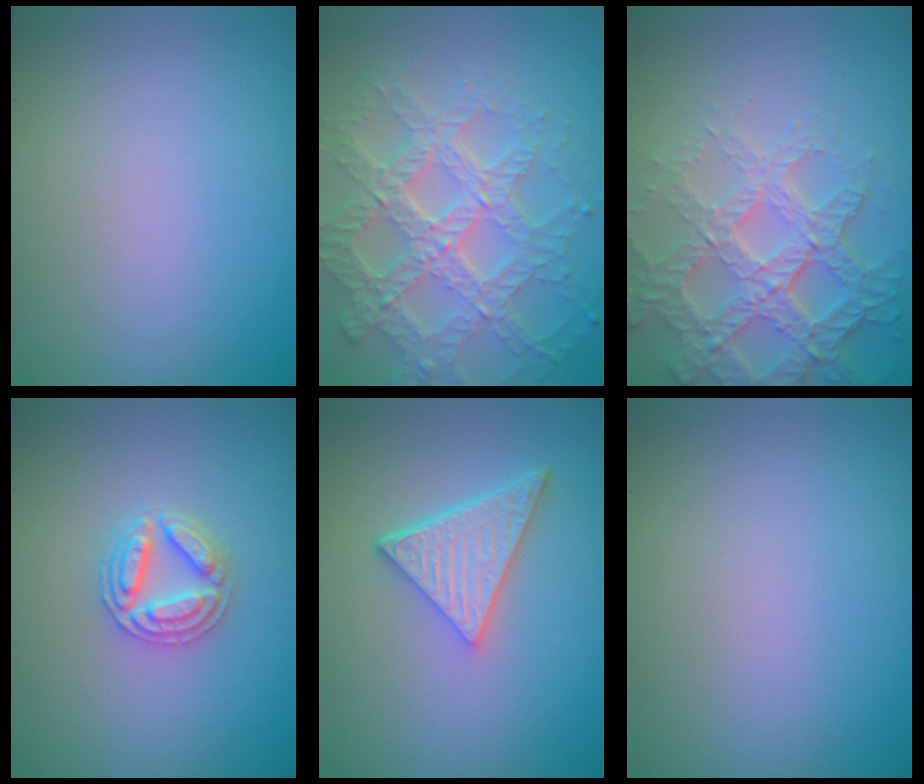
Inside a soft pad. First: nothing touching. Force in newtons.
{"total": 7.8, "press": 6.1, "slide": 4.9}
{"total": 7.3, "press": 5.2, "slide": 5.2}
{"total": 2.9, "press": 2.9, "slide": 0.5}
{"total": 5.3, "press": 3.9, "slide": 3.6}
{"total": 0.0}